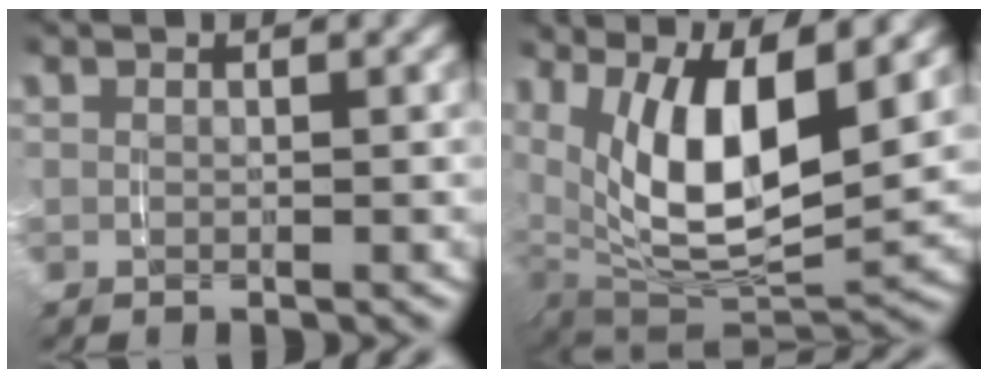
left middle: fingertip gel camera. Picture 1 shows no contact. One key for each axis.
{"total": 11.3, "fx": 0.8, "fy": 7.0, "fz": 8.8, "tx": -0.190, "ty": -0.039, "tz": 0.029}